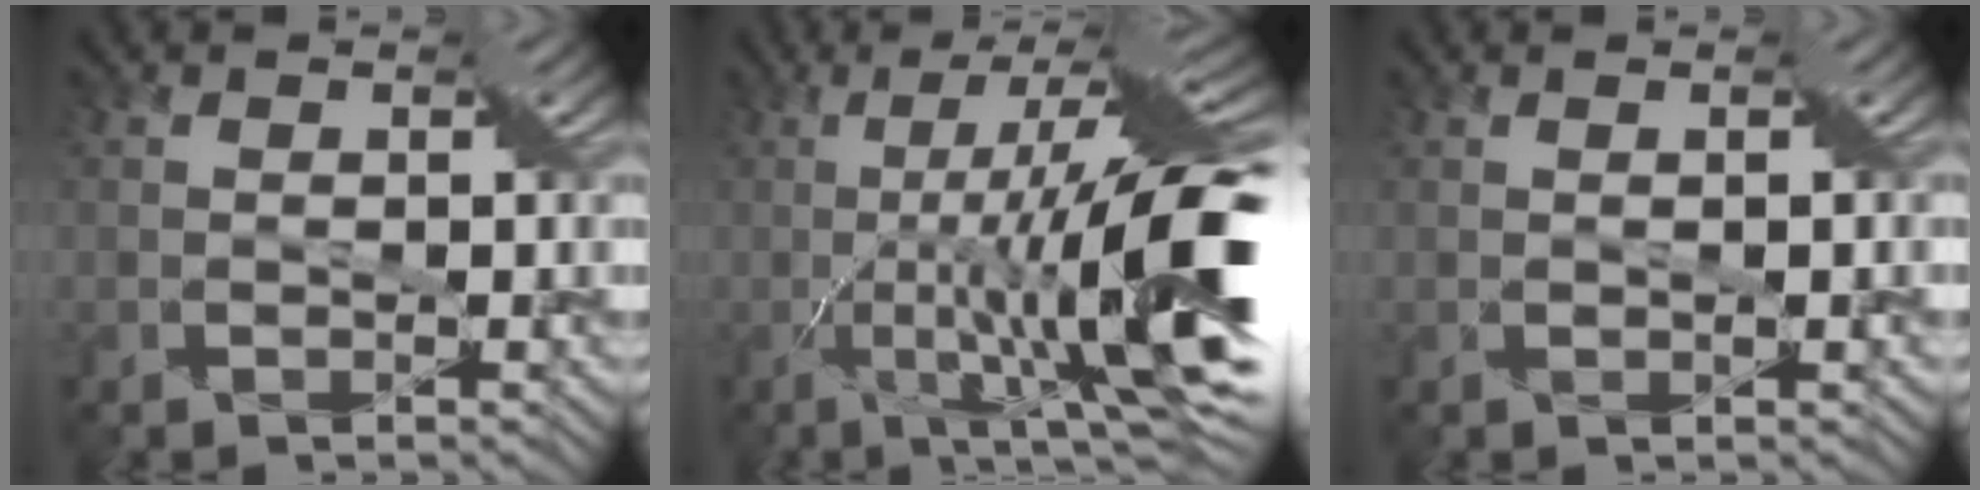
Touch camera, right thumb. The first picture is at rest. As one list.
[{"total": 15.2, "force": [-1.8, 1.6, 15.0], "torque": [-0.252, 0.009, -0.017]}, {"total": 1.2, "force": [0.5, -0.4, 1.0], "torque": [-0.025, -0.005, 0.016]}]